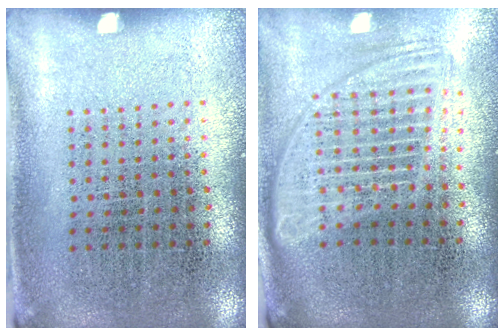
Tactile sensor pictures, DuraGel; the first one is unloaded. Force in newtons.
{"total": 1.8, "press": 1.5, "slide": 0.9}